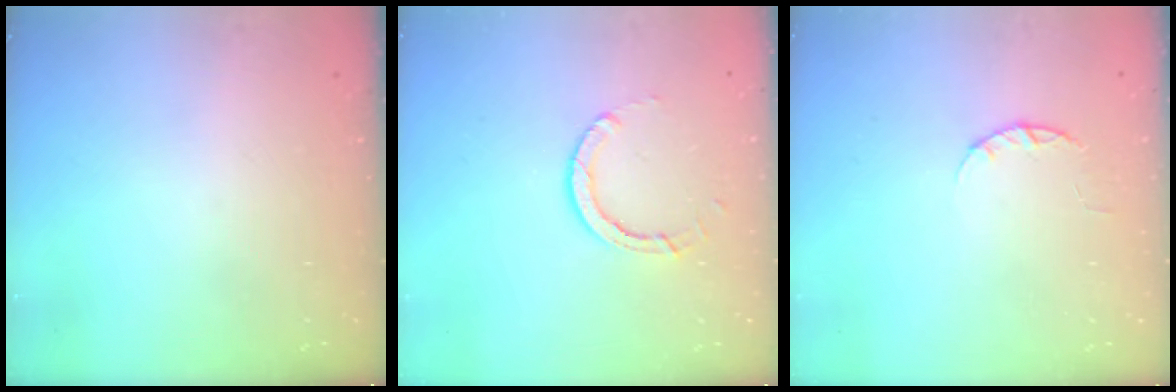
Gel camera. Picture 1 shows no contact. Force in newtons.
{"total": 5.6, "press": 5.6, "slide": 0.2}
{"total": 2.4, "press": 2.3, "slide": 0.4}